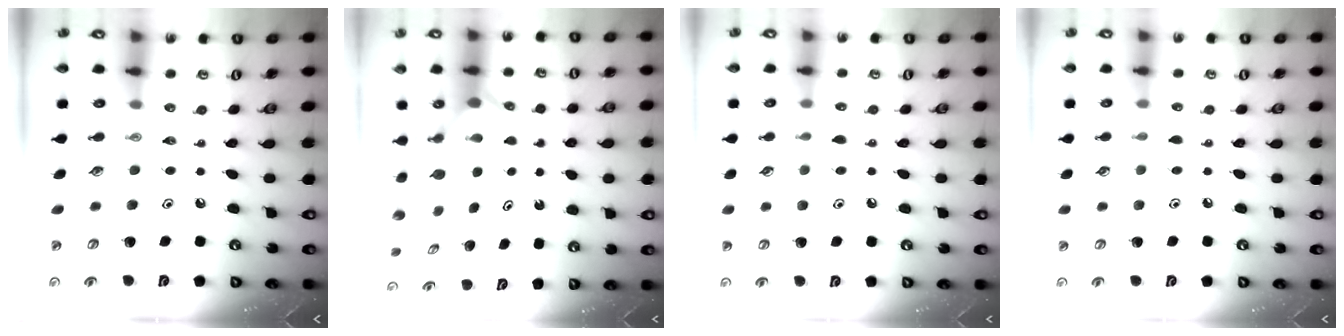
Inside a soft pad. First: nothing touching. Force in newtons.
{"total": 2.2, "press": 2.2, "slide": 0.2}
{"total": 6.3, "press": 6.2, "slide": 0.7}
{"total": 2.5, "press": 2.4, "slide": 0.3}